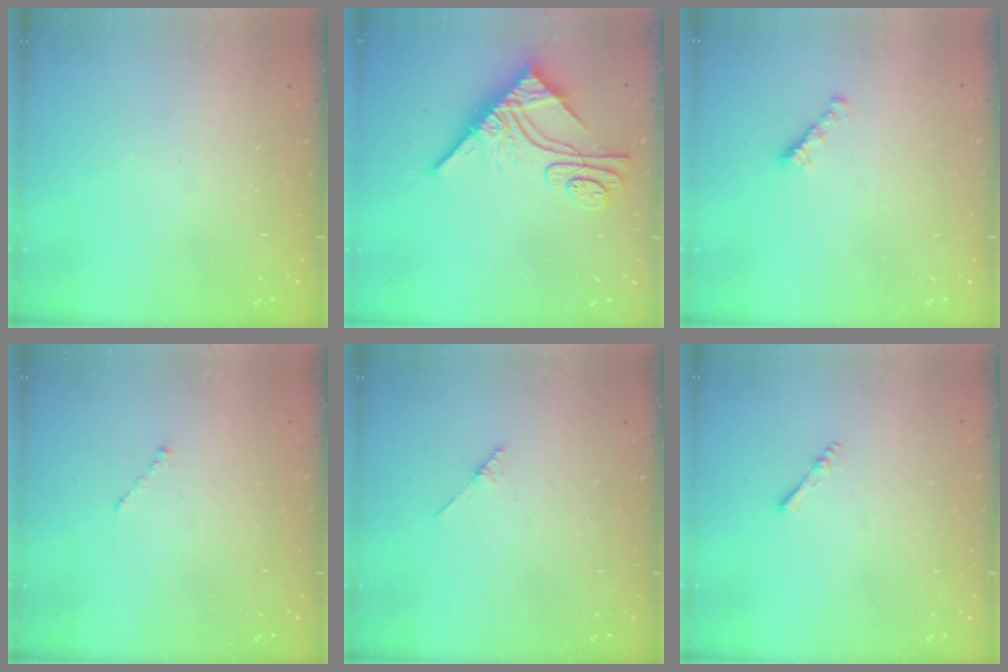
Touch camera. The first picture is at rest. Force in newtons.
{"total": 11.6, "press": 11.5, "slide": 1.0}
{"total": 2.7, "press": 2.6, "slide": 0.8}
{"total": 1.0, "press": 0.9, "slide": 0.3}
{"total": 2.1, "press": 2.1, "slide": 0.1}
{"total": 2.4, "press": 2.3, "slide": 0.5}